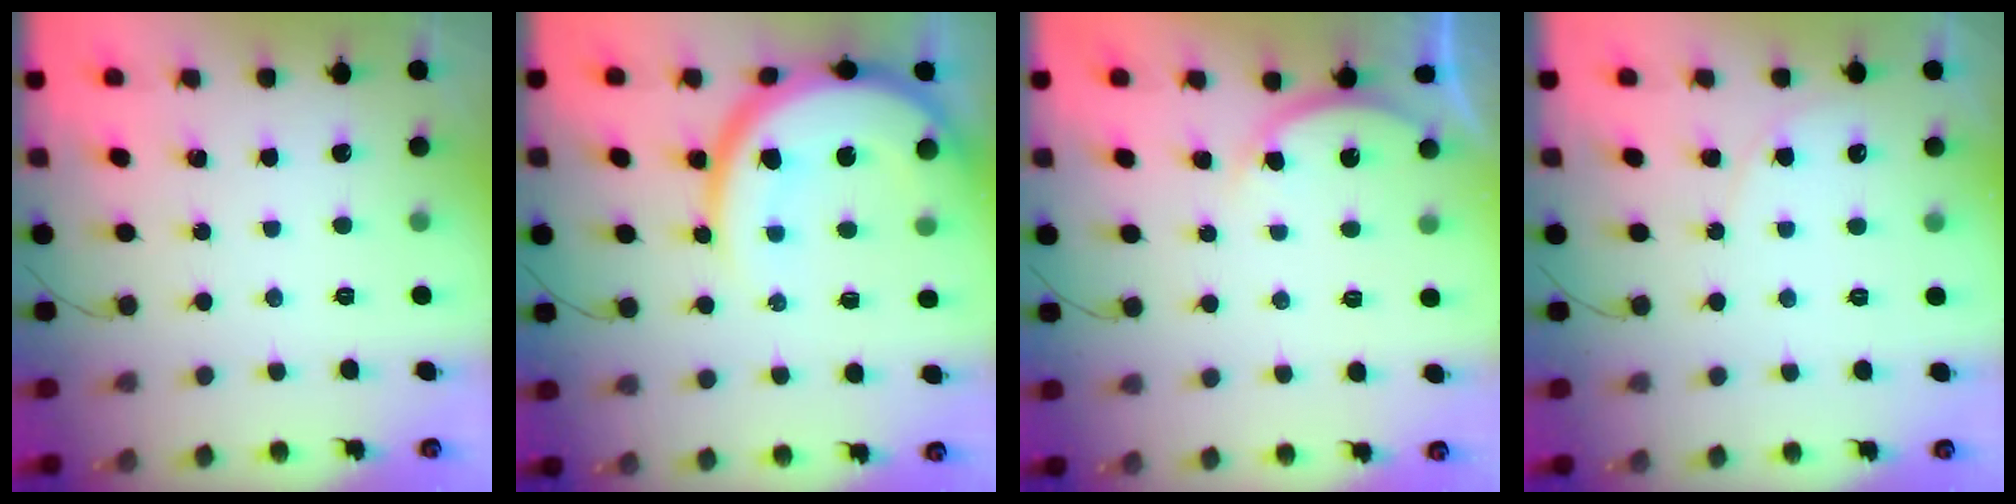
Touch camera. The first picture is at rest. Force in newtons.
{"total": 16.8, "press": 16.7, "slide": 1.6}
{"total": 3.8, "press": 3.8, "slide": 0.6}
{"total": 3.9, "press": 3.9, "slide": 0.3}